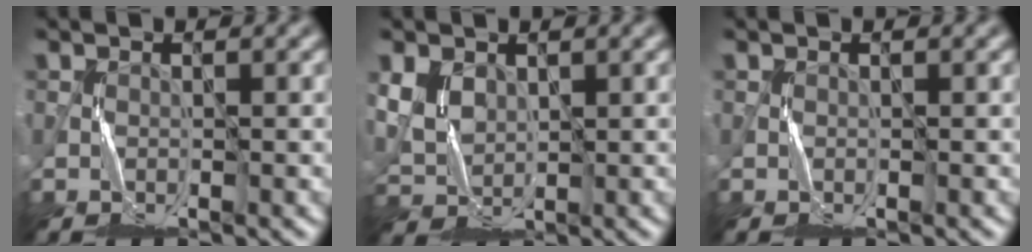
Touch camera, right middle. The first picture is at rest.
{"total": 3.8, "force": [1.5, 2.6, 2.3], "torque": [-0.060, -0.003, 0.030]}
{"total": 0.0}